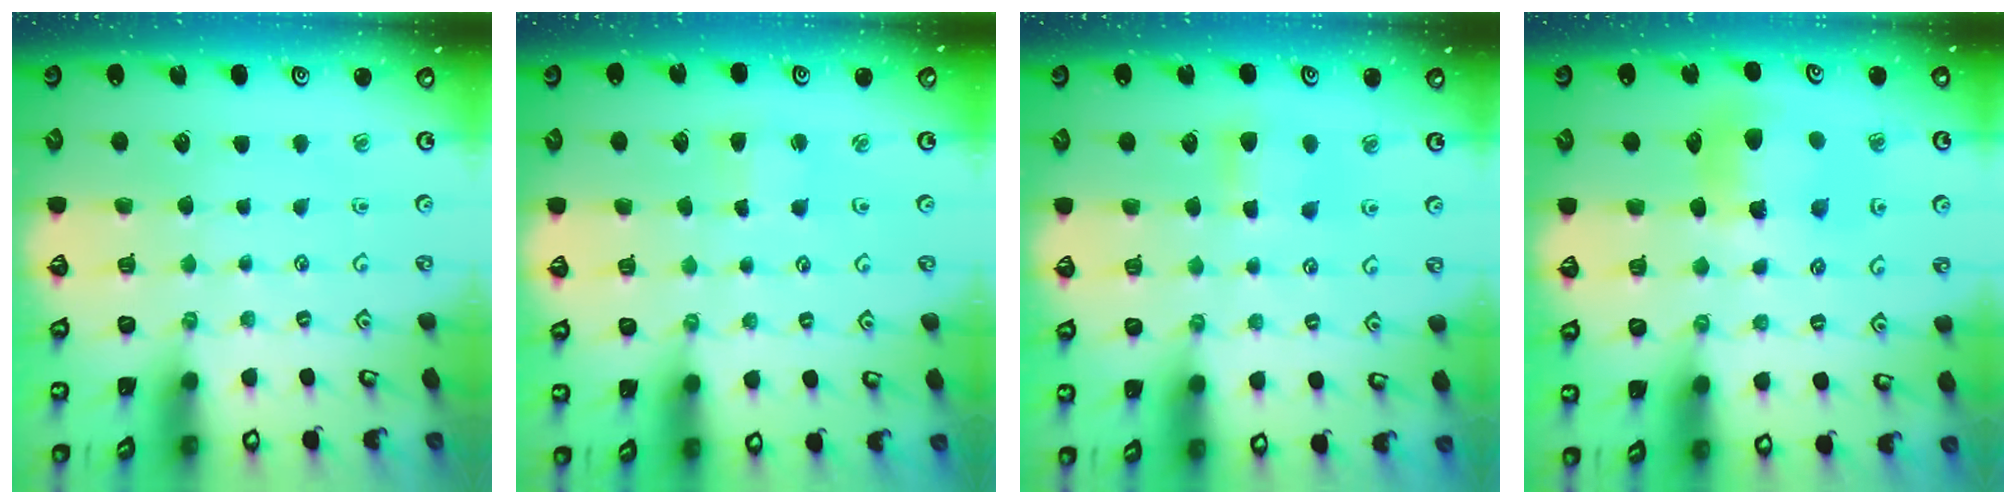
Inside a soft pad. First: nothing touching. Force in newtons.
{"total": 2.1, "press": 2.1, "slide": 0.2}
{"total": 6.4, "press": 6.4, "slide": 0.7}
{"total": 8.9, "press": 8.9, "slide": 0.9}